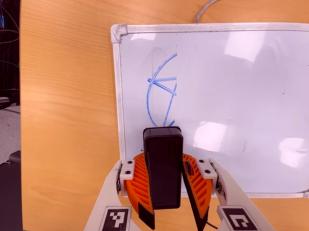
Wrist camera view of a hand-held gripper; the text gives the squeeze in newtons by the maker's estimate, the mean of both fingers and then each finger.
{"total": 10.1, "left": 10.3, "right": 9.8}